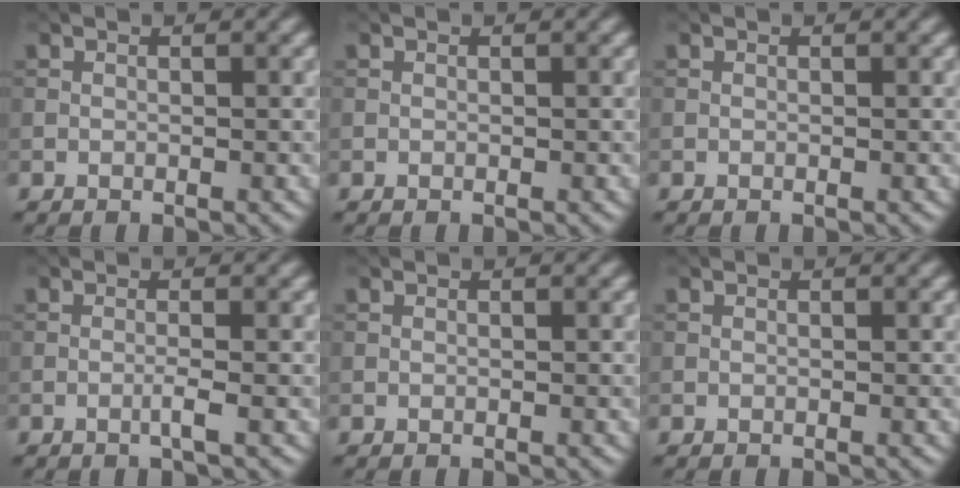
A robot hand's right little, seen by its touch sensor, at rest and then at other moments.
{"total": 0.0}
{"total": 0.0}
{"total": 1.3, "force": [-0.4, 0.1, 1.2], "torque": [-0.021, 0.002, -0.012]}
{"total": 0.0}
{"total": 0.0}